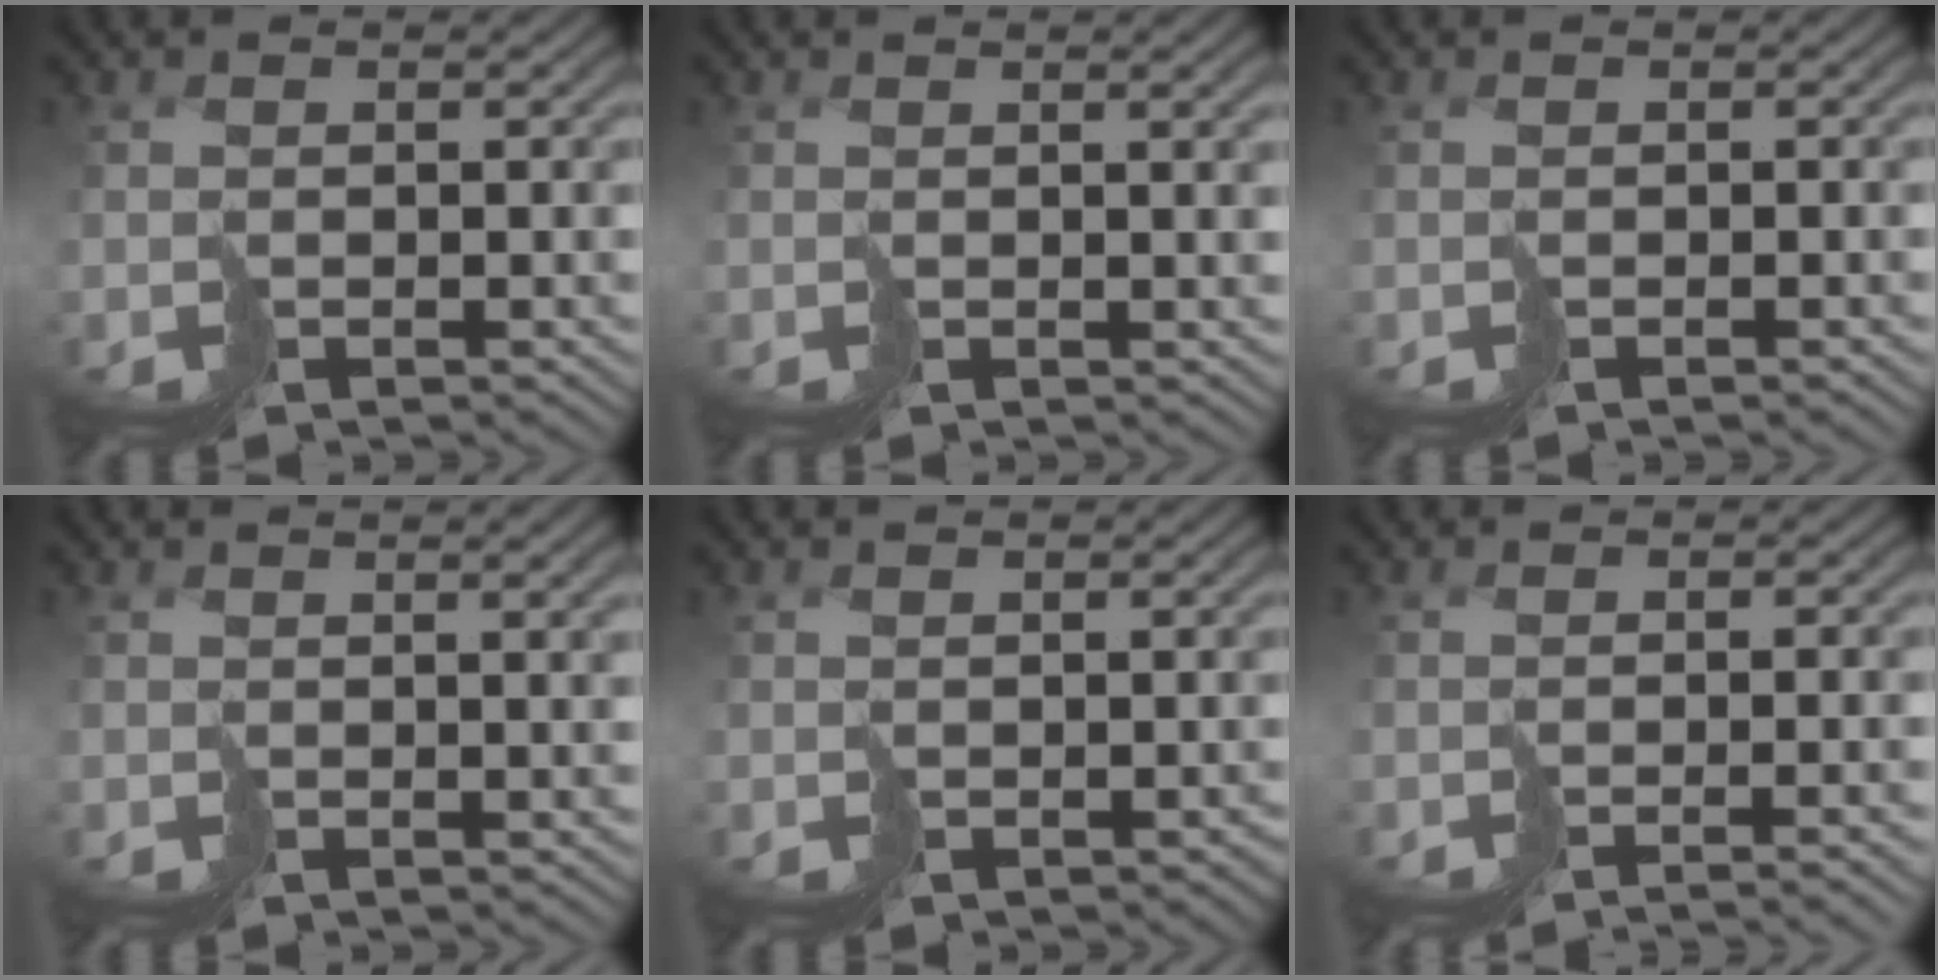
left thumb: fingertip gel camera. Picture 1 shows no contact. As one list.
[{"total": 2.0, "force": [1.2, -0.3, 1.6], "torque": [-0.022, 0.005, 0.024]}, {"total": 0.7, "force": [-0.6, -0.2, 0.3], "torque": [-0.003, 0.002, -0.009]}, {"total": 2.4, "force": [1.3, -0.2, 2.0], "torque": [-0.029, 0.006, 0.028]}, {"total": 0.6, "force": [-0.1, 0.5, 0.2], "torque": [0.000, -0.003, -0.002]}, {"total": 2.8, "force": [-2.1, -0.6, 1.7], "torque": [-0.009, -0.005, -0.030]}]